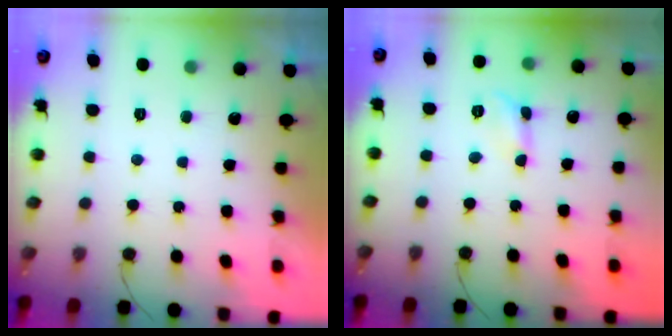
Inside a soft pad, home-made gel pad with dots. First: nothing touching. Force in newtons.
{"total": 2.5, "press": 2.5, "slide": 0.3}